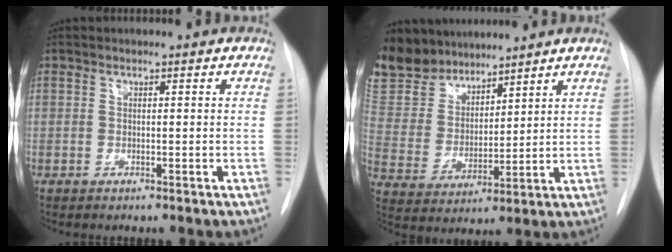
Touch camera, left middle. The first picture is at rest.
{"total": 12.6, "force": [11.2, 5.5, 2.0], "torque": [-0.050, 0.013, 0.232]}